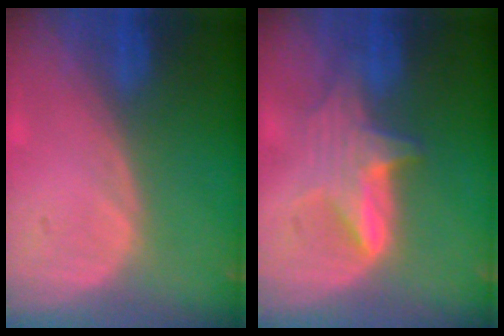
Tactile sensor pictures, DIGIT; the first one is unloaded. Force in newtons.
{"total": 5.8, "press": 5.8, "slide": 0.9}